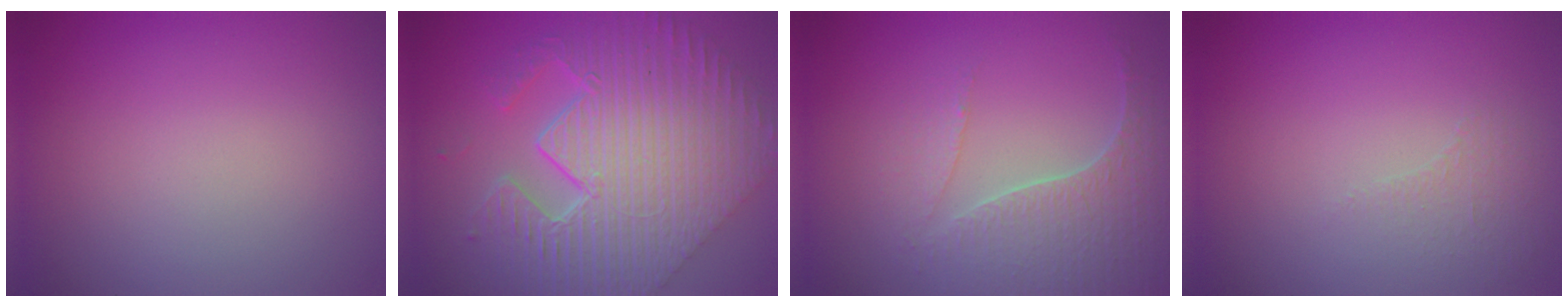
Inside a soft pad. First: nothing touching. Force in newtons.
{"total": 11.5, "press": 7.7, "slide": 8.5}
{"total": 3.9, "press": 3.8, "slide": 0.7}
{"total": 0.9, "press": 0.5, "slide": 0.8}